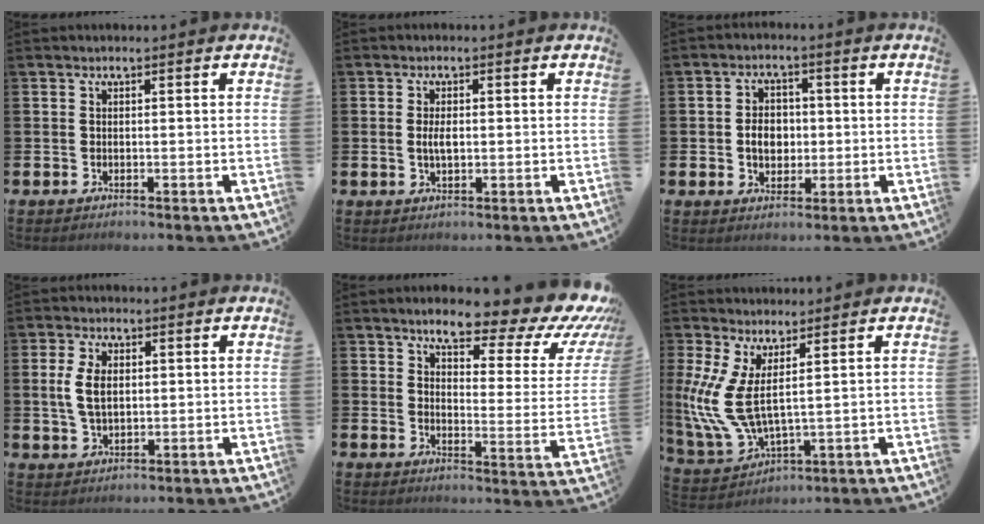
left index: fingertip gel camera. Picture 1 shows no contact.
{"total": 2.5, "force": [0.1, 1.2, 2.2], "torque": [-0.036, 0.002, -0.002]}
{"total": 4.2, "force": [-0.2, 3.3, 2.5], "torque": [-0.039, 0.005, -0.012]}
{"total": 4.8, "force": [1.2, 2.8, 3.6], "torque": [-0.058, 0.005, 0.016]}
{"total": 9.7, "force": [7.8, 2.9, 4.9], "torque": [-0.085, -0.061, 0.122]}
{"total": 7.8, "force": [3.3, 2.9, 6.5], "torque": [-0.171, -0.025, 0.057]}